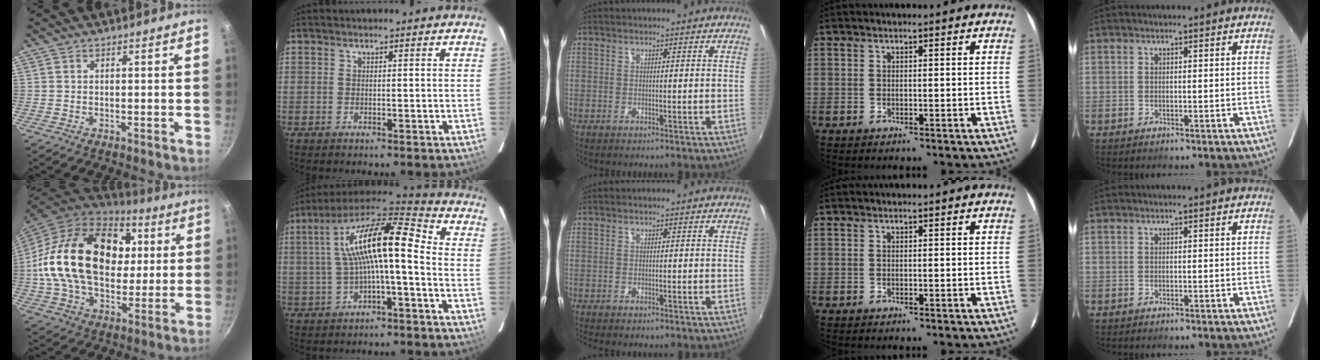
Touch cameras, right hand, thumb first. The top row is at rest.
{"thumb": {"total": 30.1, "force": [4.2, 20.3, 21.8], "torque": [-0.372, 0.022, 0.068]}, "index": {"total": 15.1, "force": [-0.2, 3.6, 14.6], "torque": [-0.266, 0.031, -0.007]}, "middle": {"total": 1.6, "force": [-1.3, 0.4, 0.9], "torque": [-0.018, -0.008, -0.019]}}